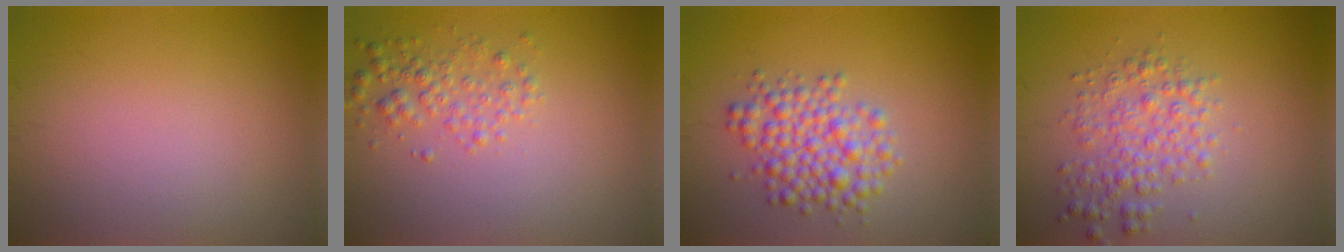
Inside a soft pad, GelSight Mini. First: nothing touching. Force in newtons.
{"total": 2.3, "press": 2.3, "slide": 0.0}
{"total": 4.4, "press": 4.3, "slide": 0.2}
{"total": 3.3, "press": 3.3, "slide": 0.1}